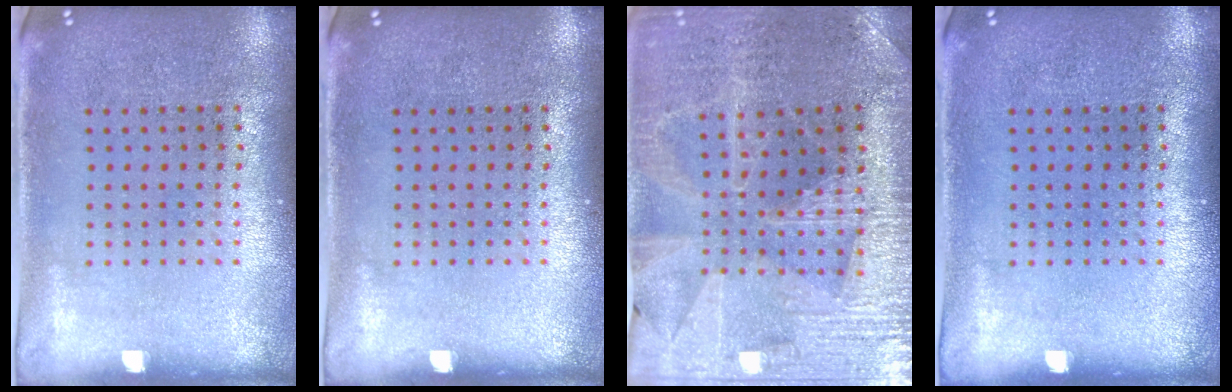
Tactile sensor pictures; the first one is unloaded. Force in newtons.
{"total": 0.0}
{"total": 3.0, "press": 2.9, "slide": 0.5}
{"total": 0.0}